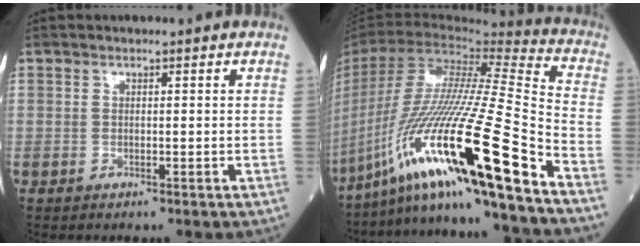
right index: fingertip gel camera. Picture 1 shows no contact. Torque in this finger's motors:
{"motor_torque": [1.59, -0.56, 1.03, 0.20]}